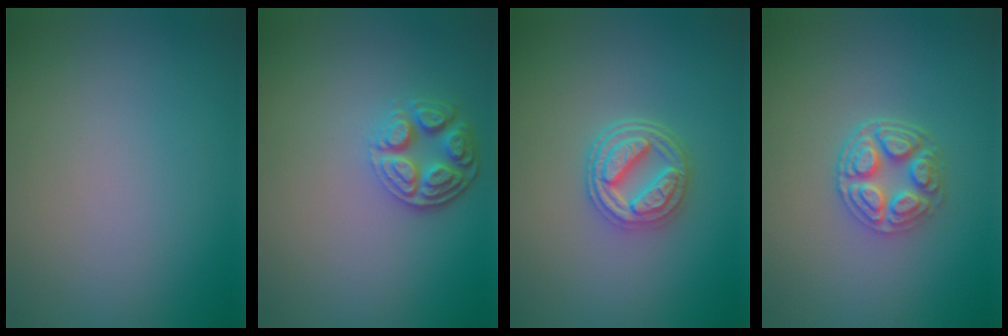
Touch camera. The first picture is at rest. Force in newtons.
{"total": 3.9, "press": 3.1, "slide": 2.4}
{"total": 4.2, "press": 3.5, "slide": 2.3}
{"total": 4.1, "press": 3.4, "slide": 2.3}